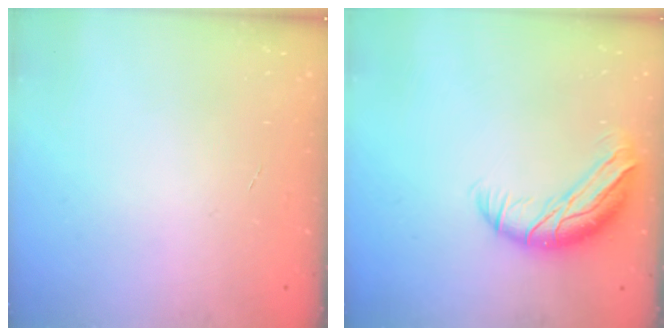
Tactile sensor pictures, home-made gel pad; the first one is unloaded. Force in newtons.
{"total": 11.4, "press": 10.9, "slide": 3.4}